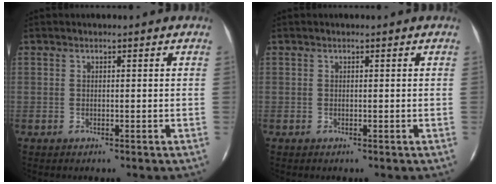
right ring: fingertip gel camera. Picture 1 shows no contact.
{"total": 0.0}